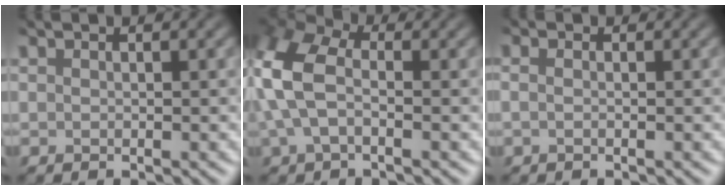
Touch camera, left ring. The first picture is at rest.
{"total": 7.7, "force": [-0.4, 5.2, 5.7], "torque": [-0.177, 0.006, -0.005]}
{"total": 0.7, "force": [-0.6, 0.1, 0.1], "torque": [-0.009, -0.004, -0.008]}